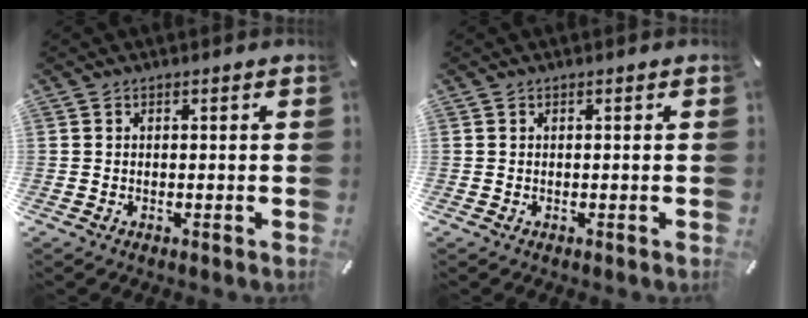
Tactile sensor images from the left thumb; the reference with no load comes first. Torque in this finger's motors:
{"motor_torque": [-0.02, -0.02, 0.00, 0.00, 0.00]}